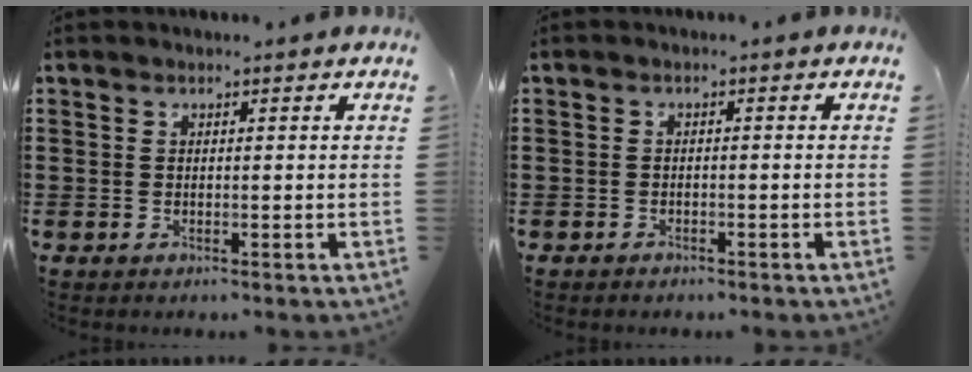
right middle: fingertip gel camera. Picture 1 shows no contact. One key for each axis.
{"total": 1.0, "fx": -0.9, "fy": 0.4, "fz": -0.1, "tx": 0.001, "ty": 0.004, "tz": -0.021}